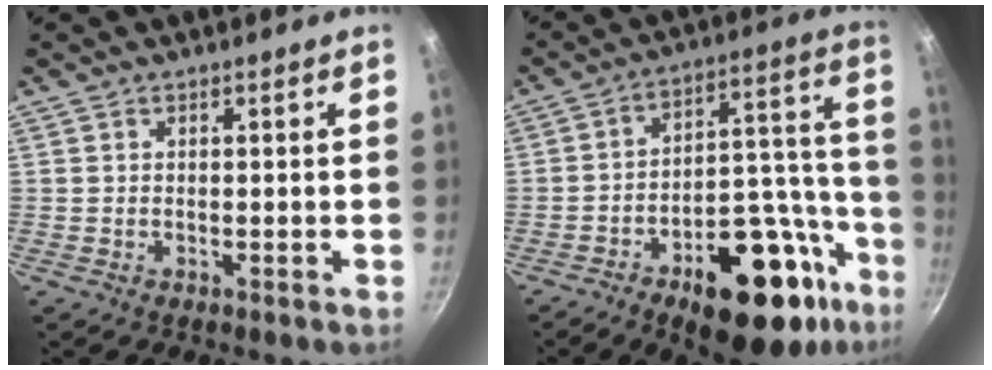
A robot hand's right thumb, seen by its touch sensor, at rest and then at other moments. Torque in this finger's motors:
{"motor_torque": [1.30, -0.54, 1.85, -0.92, 0.16]}